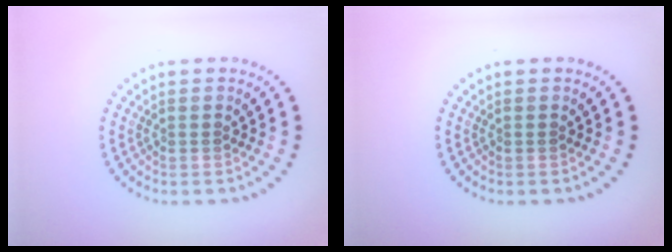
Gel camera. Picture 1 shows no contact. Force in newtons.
{"total": 0.0}